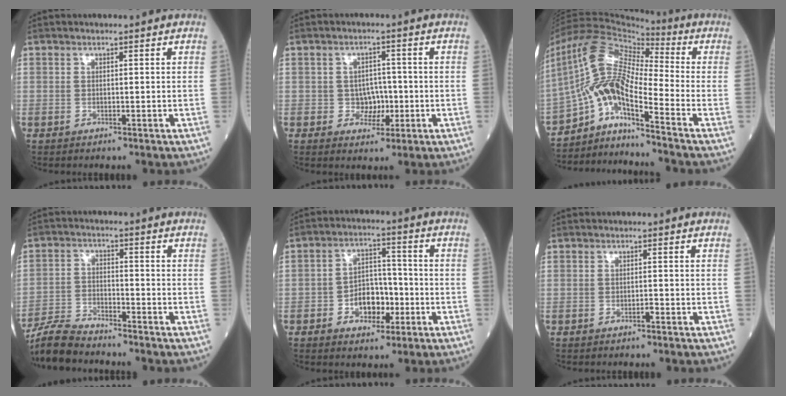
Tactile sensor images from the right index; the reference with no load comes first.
{"total": 3.8, "force": [-0.7, 3.0, 2.2], "torque": [-0.023, 0.007, -0.008]}
{"total": 12.3, "force": [-6.5, 1.8, 10.3], "torque": [-0.216, 0.018, -0.116]}
{"total": 7.4, "force": [-7.0, 0.8, 2.0], "torque": [-0.044, -0.018, -0.133]}
{"total": 7.2, "force": [-2.4, 4.4, 5.2], "torque": [-0.089, 0.016, -0.039]}
{"total": 0.7, "force": [-0.4, 0.1, 0.5], "torque": [-0.011, 0.000, -0.007]}